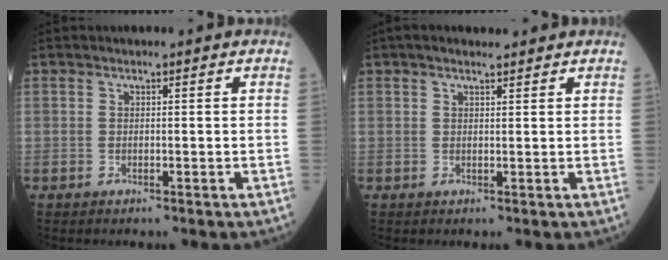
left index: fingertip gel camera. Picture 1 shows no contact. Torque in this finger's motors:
{"motor_torque": [0.91, -1.22, 0.14, 0.04]}